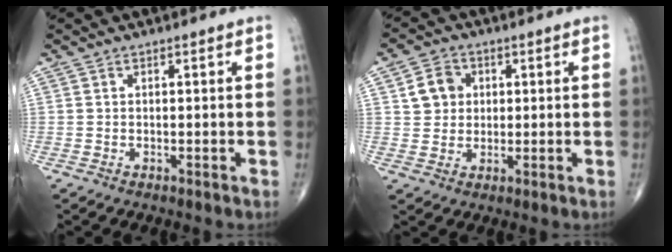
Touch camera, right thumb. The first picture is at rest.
{"total": 5.8, "force": [1.5, 5.1, 2.4], "torque": [-0.017, -0.001, 0.022]}